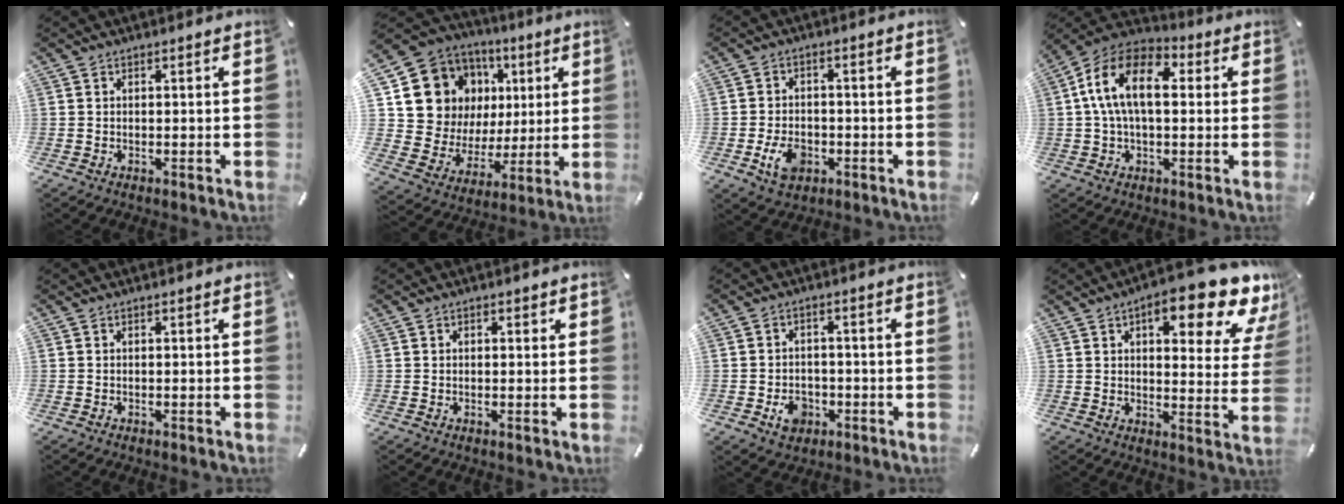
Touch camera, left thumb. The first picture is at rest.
{"total": 13.1, "force": [5.4, 11.6, 2.8], "torque": [-0.046, -0.051, 0.117]}
{"total": 7.1, "force": [-2.5, 5.1, 4.3], "torque": [-0.083, 0.007, -0.045]}
{"total": 14.1, "force": [2.2, 8.6, 11.0], "torque": [-0.229, 0.012, 0.036]}
{"total": 0.0}
{"total": 0.8, "force": [0.3, 0.7, 0.1], "torque": [0.006, 0.001, 0.004]}
{"total": 6.0, "force": [-2.1, 4.9, 2.8], "torque": [-0.040, 0.004, -0.039]}
{"total": 15.3, "force": [9.4, 5.5, 10.8], "torque": [-0.139, -0.057, 0.148]}